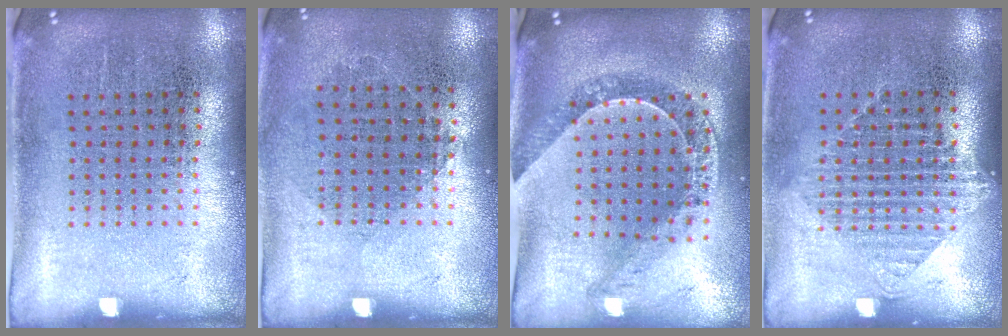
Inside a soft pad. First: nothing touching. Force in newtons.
{"total": 0.8, "press": 0.8, "slide": 0.3}
{"total": 1.2, "press": 1.2, "slide": 0.2}
{"total": 1.1, "press": 1.0, "slide": 0.5}